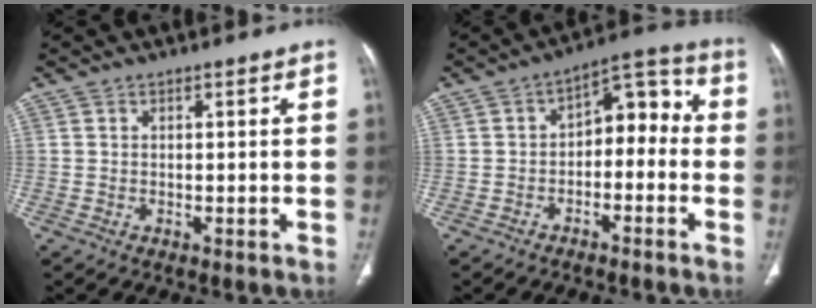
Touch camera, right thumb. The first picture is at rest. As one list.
[{"total": 9.3, "force": [-1.6, 5.9, 7.1], "torque": [-0.059, 0.051, -0.036]}]